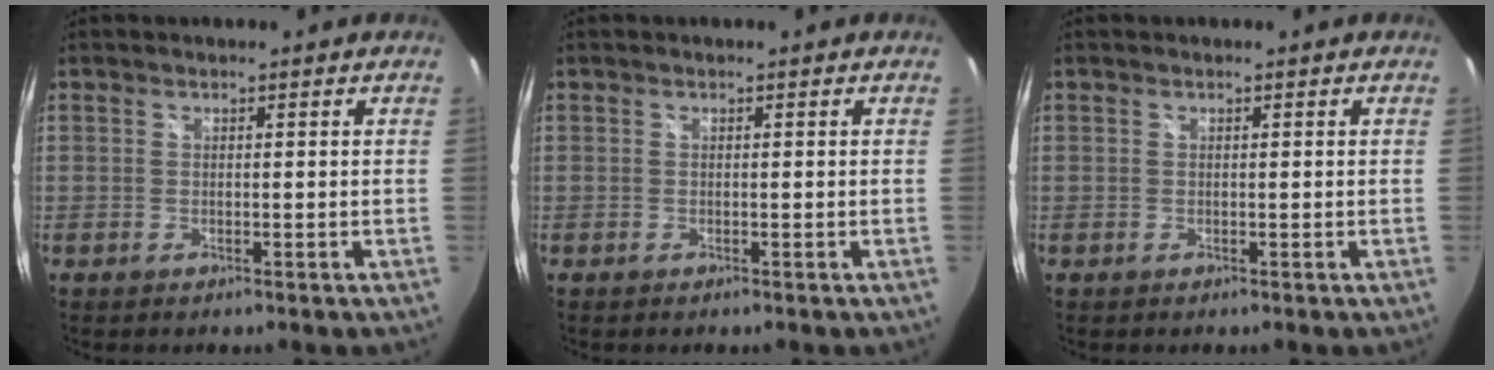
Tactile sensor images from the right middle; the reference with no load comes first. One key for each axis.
{"total": 0.0}
{"total": 0.0}